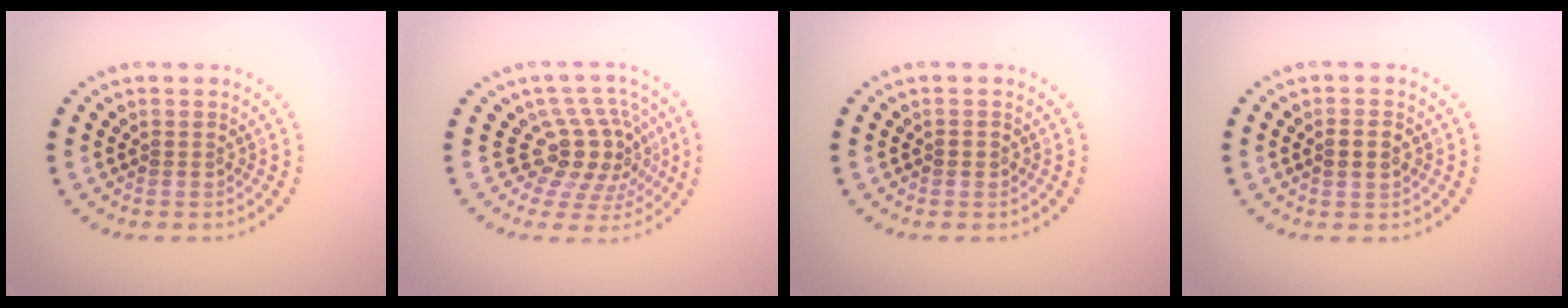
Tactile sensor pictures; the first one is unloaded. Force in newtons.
{"total": 4.6, "press": 3.5, "slide": 3.0}
{"total": 0.9, "press": 0.9, "slide": 0.2}
{"total": 1.9, "press": 1.9, "slide": 0.2}